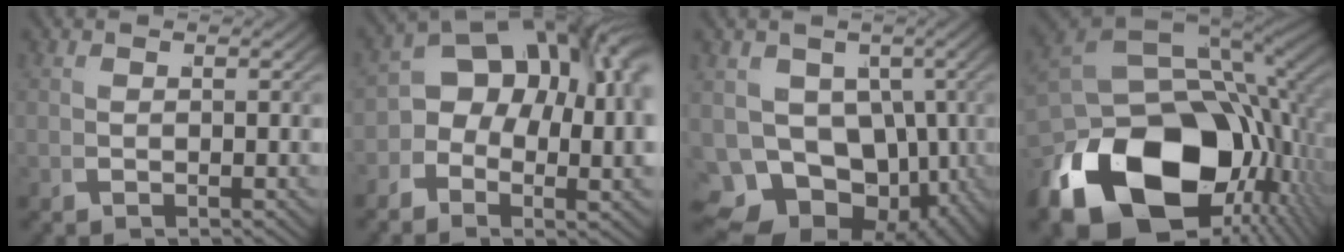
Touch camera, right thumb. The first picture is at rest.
{"total": 11.9, "force": [1.1, 7.6, 9.1], "torque": [-0.122, 0.013, 0.000]}
{"total": 15.3, "force": [-4.3, 12.1, 8.3], "torque": [-0.179, -0.081, -0.057]}
{"total": 22.3, "force": [-5.0, 13.4, 17.1], "torque": [-0.305, -0.055, -0.056]}